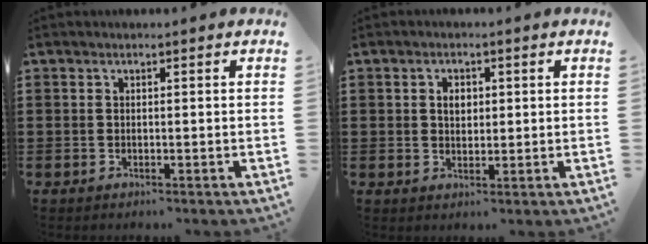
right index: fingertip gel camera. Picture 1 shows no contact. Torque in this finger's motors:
{"motor_torque": [0.05, 0.03, 0.11, 0.04]}